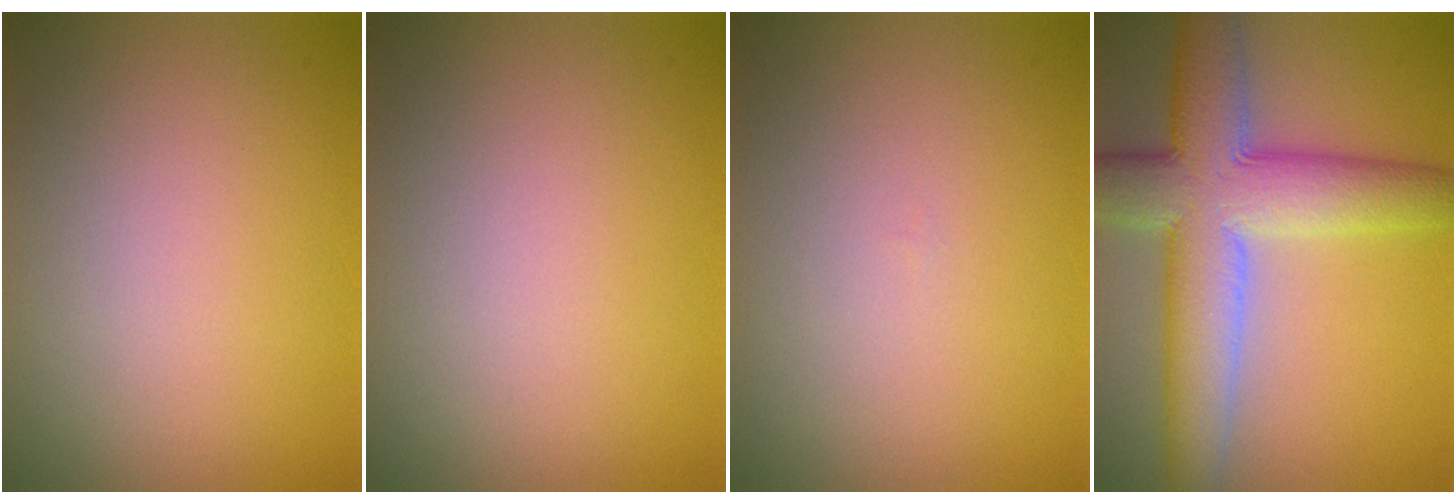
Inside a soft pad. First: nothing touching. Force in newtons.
{"total": 0.0}
{"total": 0.0}
{"total": 9.5, "press": 9.5, "slide": 0.2}